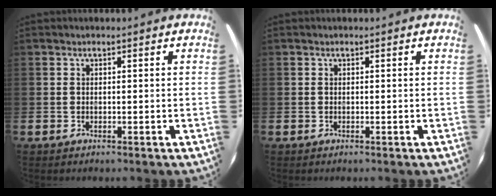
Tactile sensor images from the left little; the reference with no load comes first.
{"total": 0.0}